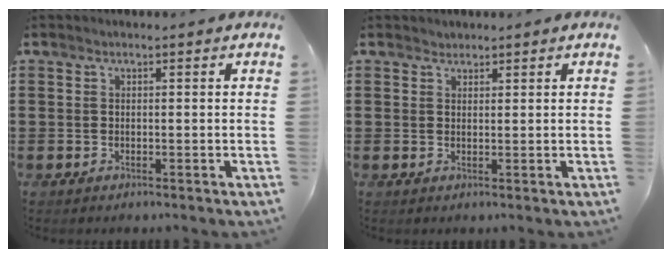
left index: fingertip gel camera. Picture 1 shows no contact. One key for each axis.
{"total": 1.1, "fx": 1.0, "fy": 0.4, "fz": -0.1, "tx": -0.001, "ty": 0.001, "tz": 0.021}